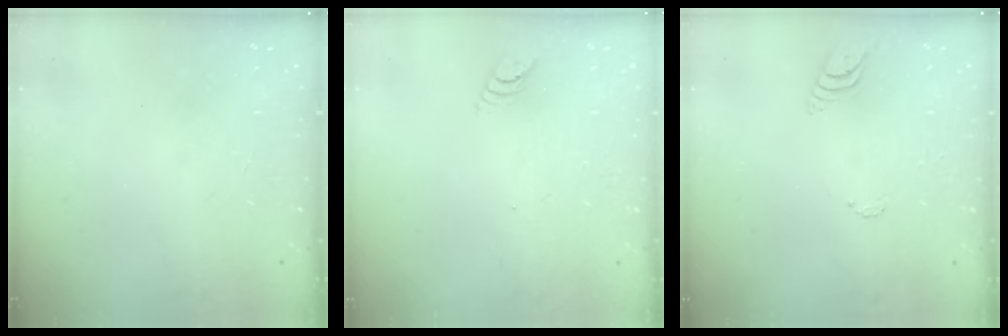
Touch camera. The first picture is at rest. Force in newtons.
{"total": 3.9, "press": 3.9, "slide": 0.4}
{"total": 5.1, "press": 5.0, "slide": 0.5}